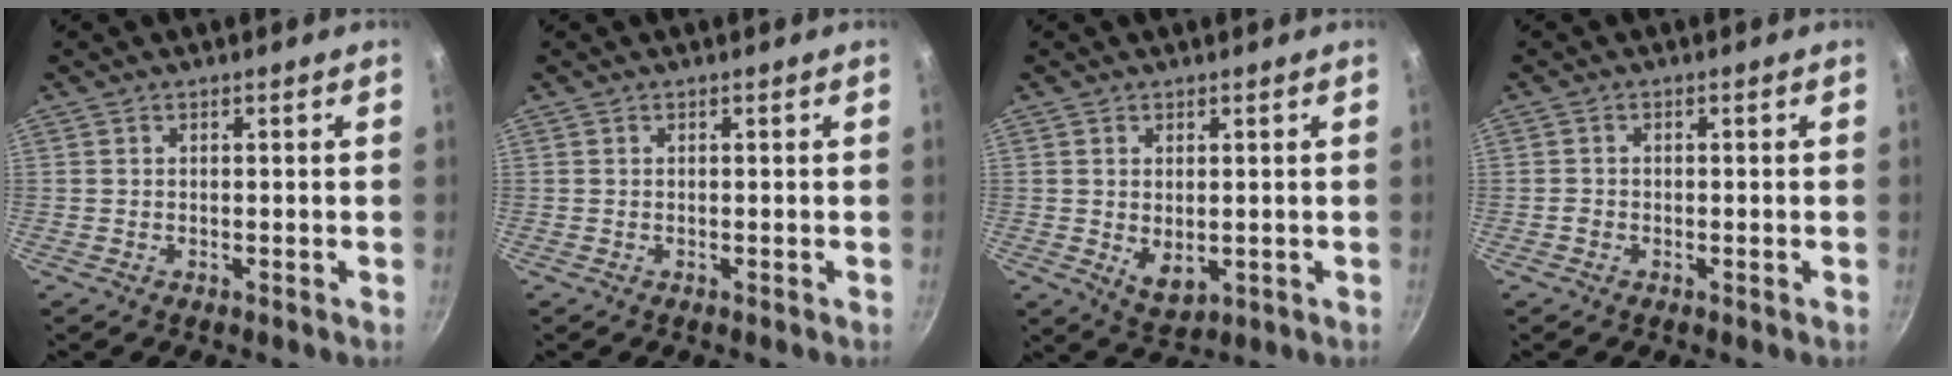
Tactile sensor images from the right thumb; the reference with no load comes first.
{"total": 0.0}
{"total": 5.2, "force": [0.0, 3.2, 4.1], "torque": [-0.064, -0.017, 0.009]}
{"total": 2.1, "force": [-1.1, 1.7, 0.8], "torque": [-0.010, 0.014, -0.021]}